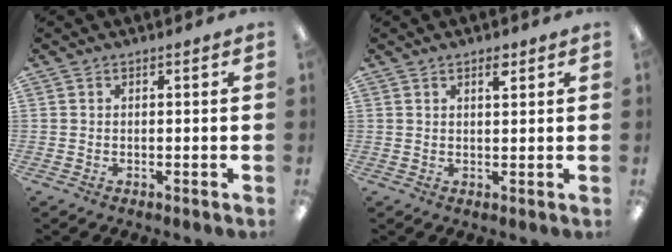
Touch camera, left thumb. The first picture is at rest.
{"total": 2.7, "force": [1.9, 0.8, 1.7], "torque": [-0.021, -0.004, 0.030]}